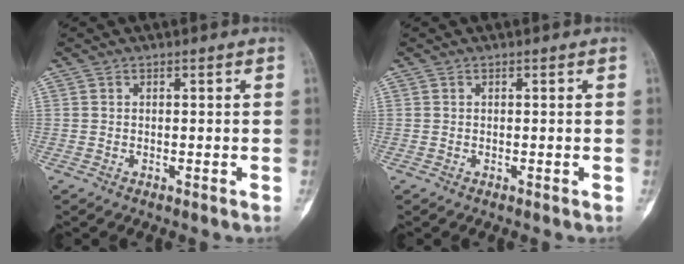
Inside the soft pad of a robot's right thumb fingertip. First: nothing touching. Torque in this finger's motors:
{"motor_torque": [0.41, 0.37, 0.01, 0.01, 0.02]}